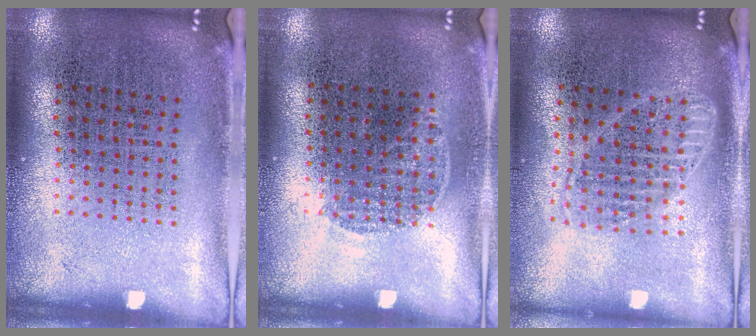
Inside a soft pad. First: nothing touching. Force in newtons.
{"total": 0.5, "press": 0.2, "slide": 0.5}
{"total": 1.8, "press": 1.5, "slide": 1.0}